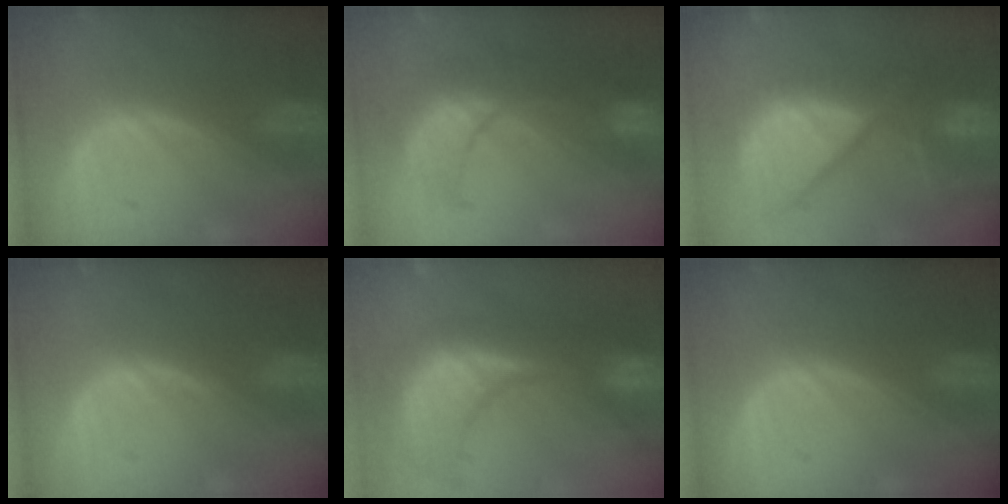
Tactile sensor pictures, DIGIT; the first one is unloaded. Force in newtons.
{"total": 8.1, "press": 8.1, "slide": 0.7}
{"total": 13.1, "press": 11.0, "slide": 7.1}
{"total": 0.5, "press": 0.5, "slide": 0.2}
{"total": 14.0, "press": 12.0, "slide": 7.3}
{"total": 0.0}